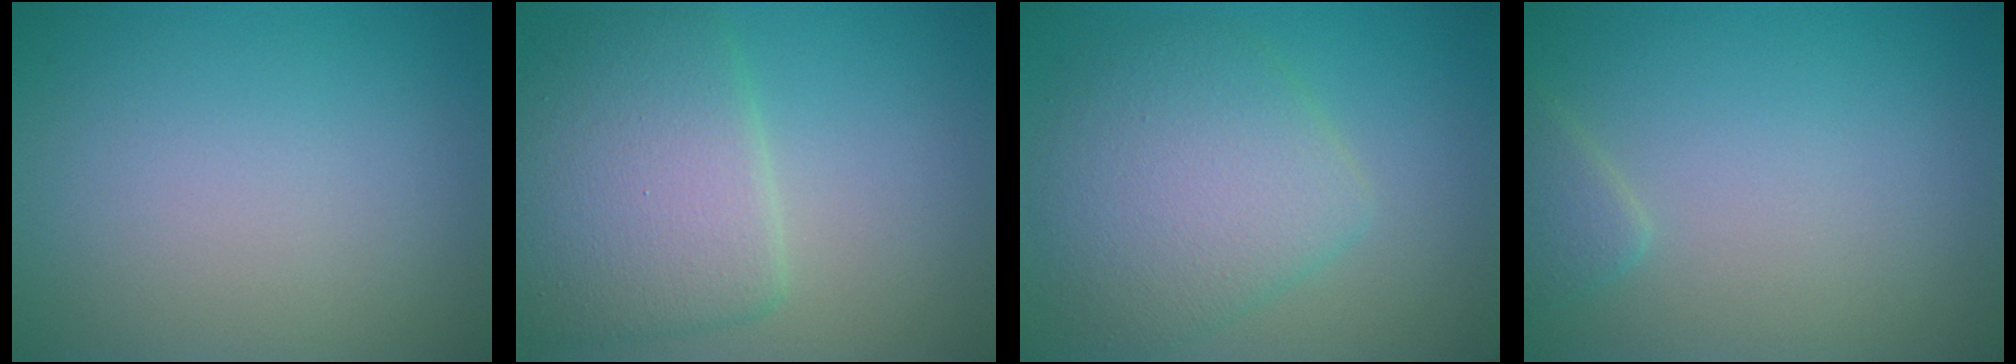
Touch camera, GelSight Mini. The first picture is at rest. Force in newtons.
{"total": 6.6, "press": 6.6, "slide": 0.3}
{"total": 5.9, "press": 5.9, "slide": 0.2}
{"total": 1.4, "press": 1.4, "slide": 0.1}